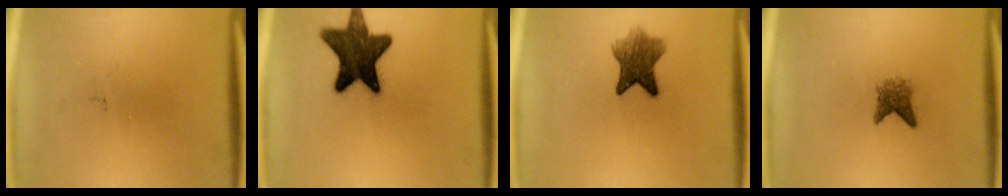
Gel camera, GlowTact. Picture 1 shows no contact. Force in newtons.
{"total": 13.7}
{"total": 6.6}
{"total": 2.6}